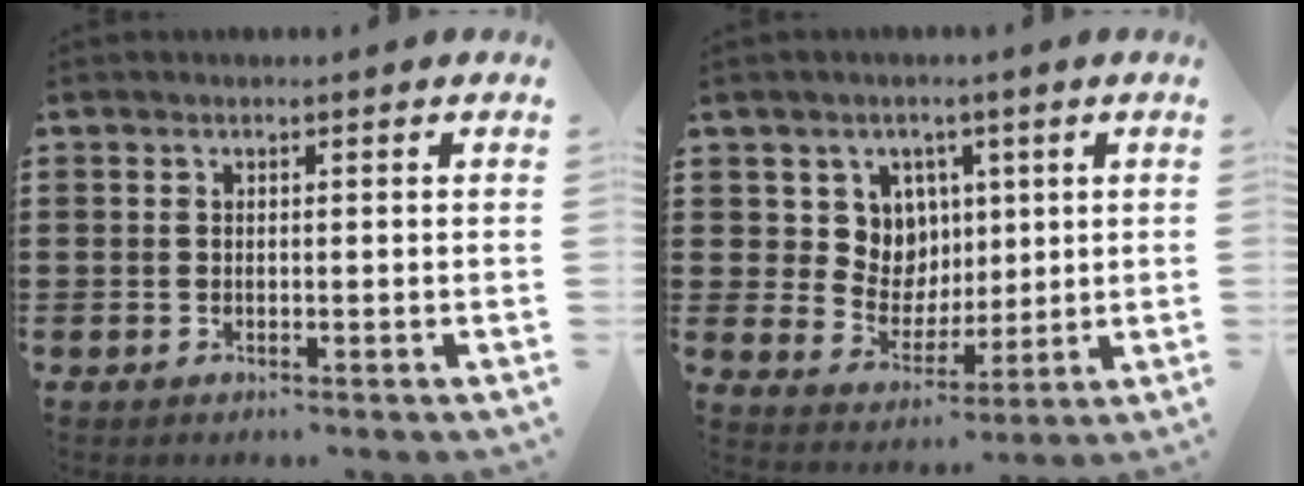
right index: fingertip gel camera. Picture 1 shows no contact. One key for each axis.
{"total": 7.5, "fx": 2.7, "fy": 6.7, "fz": 1.8, "tx": -0.064, "ty": 0.002, "tz": 0.053}